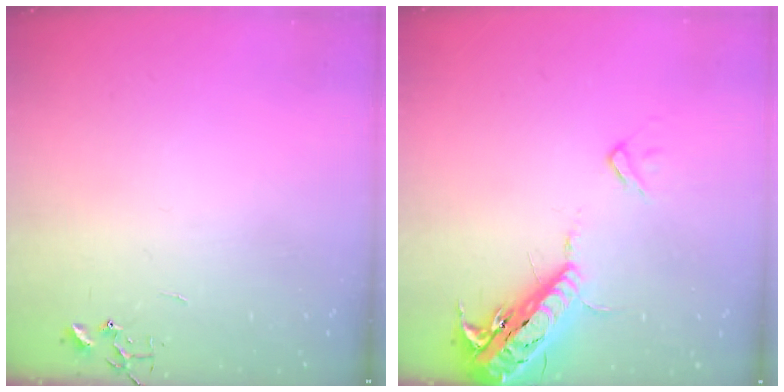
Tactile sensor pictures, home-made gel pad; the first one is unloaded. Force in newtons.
{"total": 18.4, "press": 18.0, "slide": 4.0}